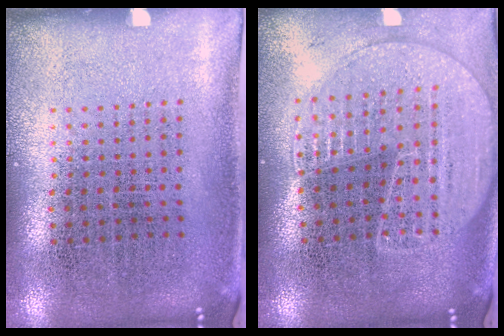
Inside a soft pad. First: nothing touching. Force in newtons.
{"total": 1.7, "press": 1.6, "slide": 0.6}